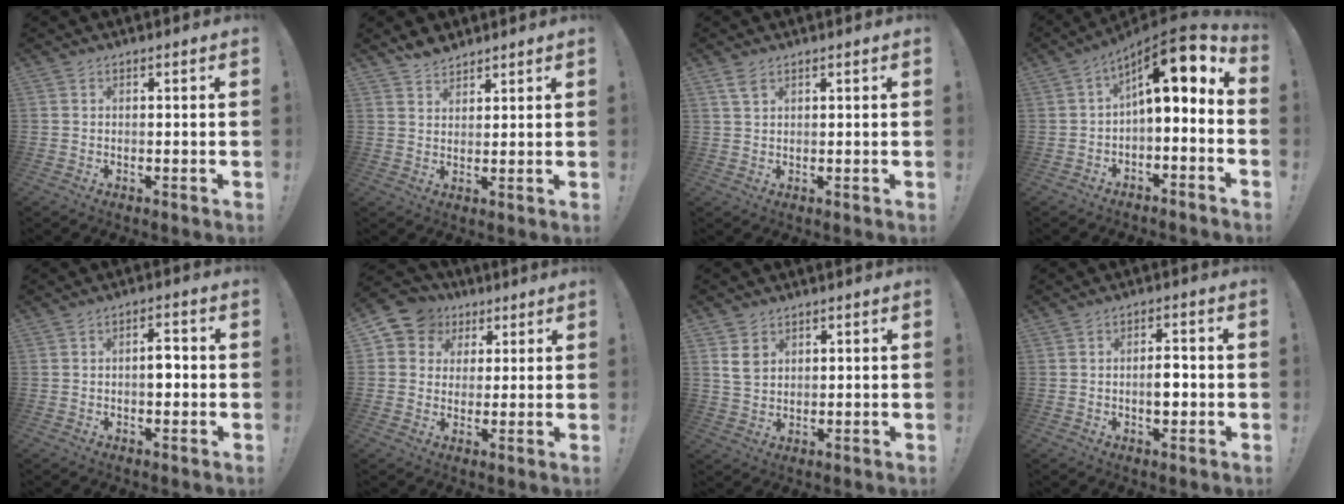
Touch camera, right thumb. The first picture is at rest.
{"total": 4.6, "force": [4.1, 2.0, 0.8], "torque": [-0.016, -0.022, 0.078]}
{"total": 3.1, "force": [1.8, 1.5, 2.0], "torque": [-0.034, -0.004, 0.033]}
{"total": 12.4, "force": [4.2, 3.9, 10.9], "torque": [-0.158, -0.033, 0.071]}
{"total": 4.2, "force": [-0.1, 2.9, 3.0], "torque": [-0.043, 0.007, -0.005]}
{"total": 8.2, "force": [3.0, 7.4, 1.8], "torque": [-0.032, -0.010, 0.062]}
{"total": 5.5, "force": [3.1, 4.1, 2.0], "torque": [-0.027, -0.008, 0.059]}
{"total": 4.7, "force": [-0.6, 3.1, 3.4], "torque": [-0.038, 0.003, -0.015]}